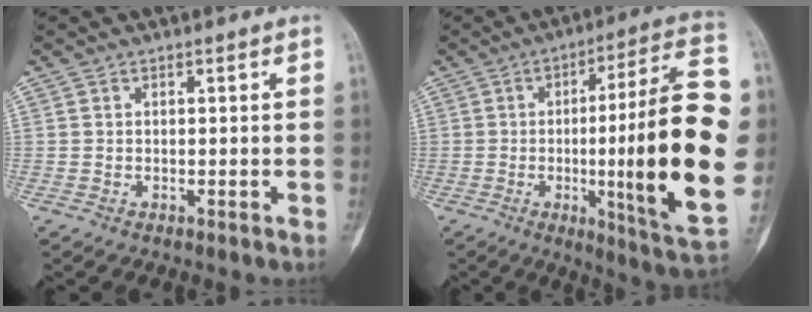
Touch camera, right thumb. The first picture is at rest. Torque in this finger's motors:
{"motor_torque": [0.62, 0.53, 1.89, 0.15, 0.69]}